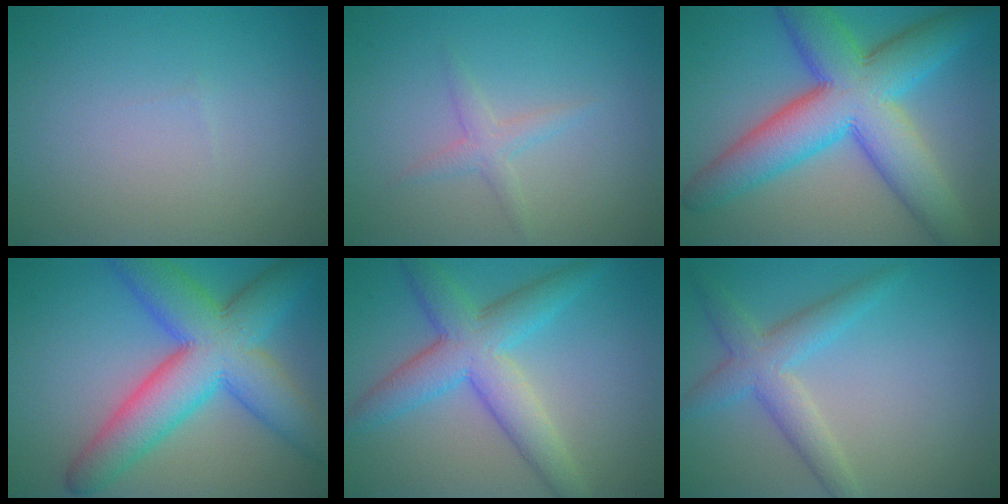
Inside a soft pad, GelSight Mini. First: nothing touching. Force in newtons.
{"total": 1.6, "press": 1.6, "slide": 0.0}
{"total": 11.5, "press": 11.5, "slide": 0.5}
{"total": 10.8, "press": 10.8, "slide": 0.2}
{"total": 6.4, "press": 6.4, "slide": 0.1}
{"total": 3.8, "press": 3.8, "slide": 0.2}